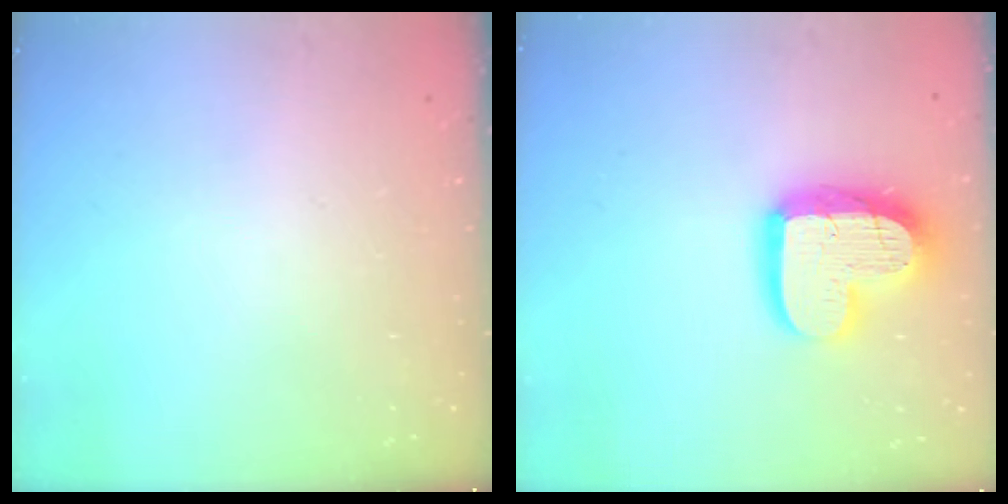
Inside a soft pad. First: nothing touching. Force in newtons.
{"total": 18.3, "press": 18.2, "slide": 1.9}